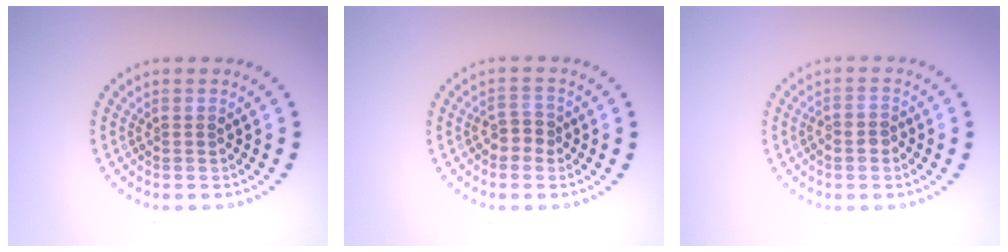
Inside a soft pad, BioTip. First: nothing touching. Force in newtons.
{"total": 1.8, "press": 1.6, "slide": 0.8}
{"total": 1.2, "press": 0.9, "slide": 0.7}